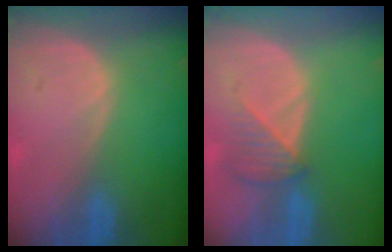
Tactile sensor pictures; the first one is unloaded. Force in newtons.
{"total": 3.6, "press": 3.4, "slide": 1.1}